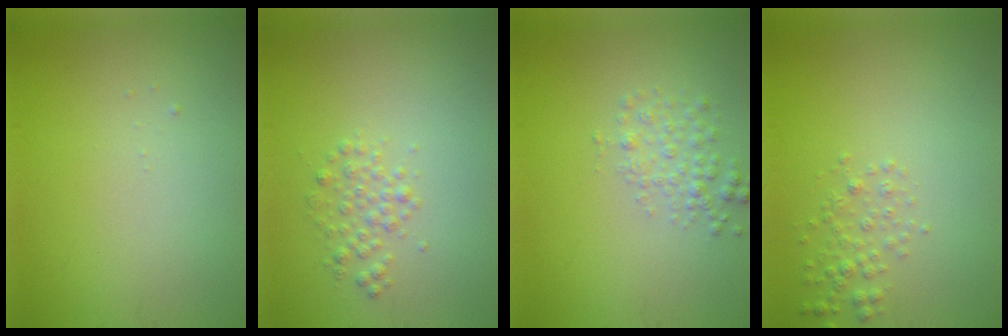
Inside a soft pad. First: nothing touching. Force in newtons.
{"total": 1.7, "press": 1.7, "slide": 0.0}
{"total": 2.0, "press": 2.0, "slide": 0.1}
{"total": 1.5, "press": 1.5, "slide": 0.0}